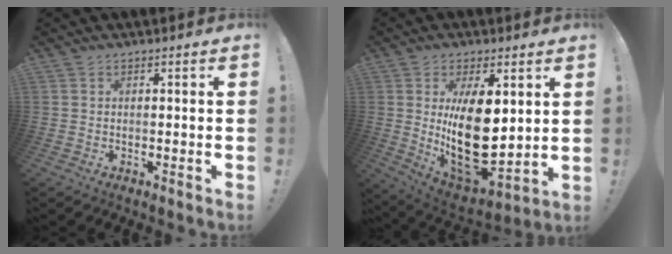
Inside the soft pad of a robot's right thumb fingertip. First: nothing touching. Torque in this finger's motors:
{"motor_torque": [0.15, 1.42, 1.10, 0.74, 0.18]}